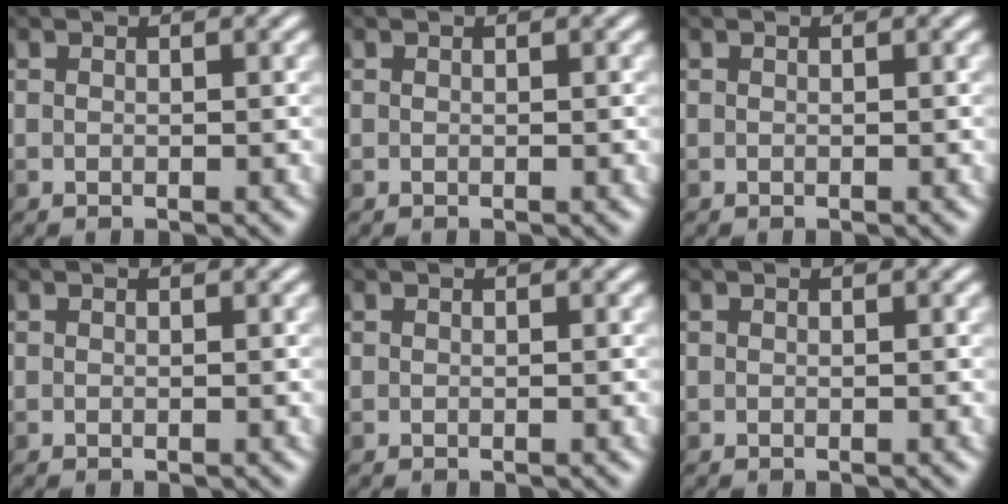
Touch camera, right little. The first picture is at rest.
{"total": 0.0}
{"total": 0.0}
{"total": 0.0}
{"total": 0.0}
{"total": 0.0}